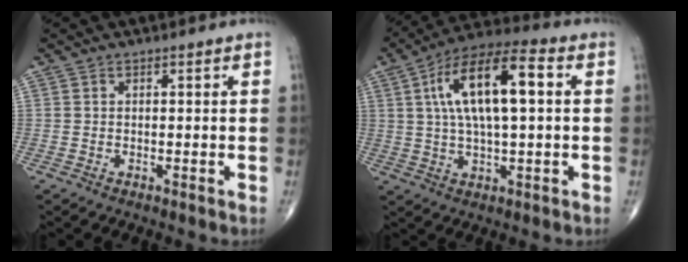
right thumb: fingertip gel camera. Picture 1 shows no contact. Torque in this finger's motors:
{"motor_torque": [-0.40, 1.61, 1.48, 0.54, 0.47]}